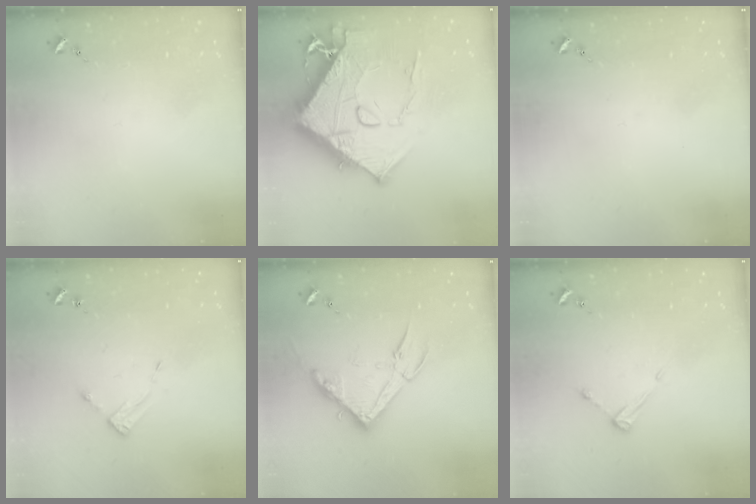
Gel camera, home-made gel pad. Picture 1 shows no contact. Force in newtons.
{"total": 19.8, "press": 19.7, "slide": 2.0}
{"total": 0.0}
{"total": 3.5, "press": 3.5, "slide": 0.1}
{"total": 15.2, "press": 15.2, "slide": 0.6}
{"total": 4.7, "press": 4.7, "slide": 0.4}